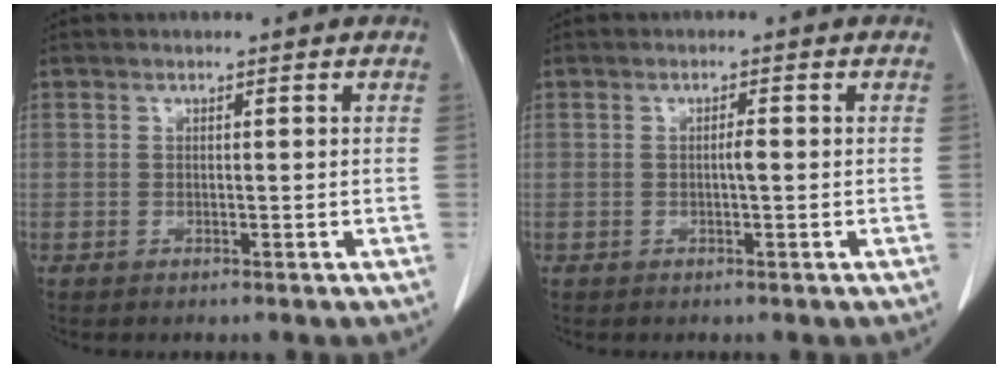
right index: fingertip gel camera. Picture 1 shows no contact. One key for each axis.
{"total": 1.3, "fx": -0.1, "fy": 0.1, "fz": 1.3, "tx": -0.023, "ty": 0.001, "tz": -0.003}